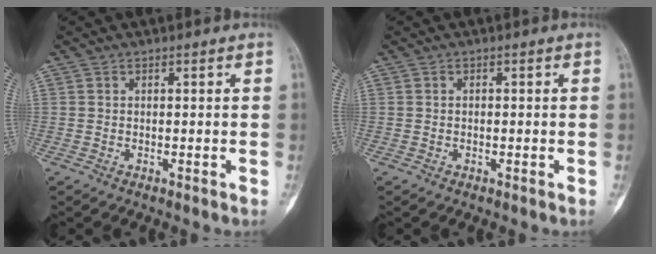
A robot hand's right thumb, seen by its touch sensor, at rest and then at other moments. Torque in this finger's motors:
{"motor_torque": [-0.17, -0.07, -0.25, -0.12, -0.11]}